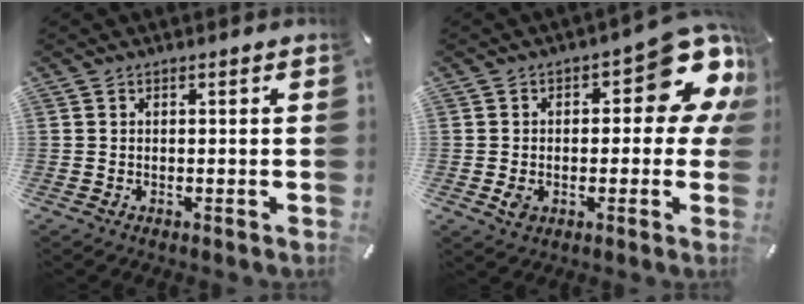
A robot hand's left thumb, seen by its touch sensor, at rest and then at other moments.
{"total": 15.5, "force": [5.9, 8.9, 11.2], "torque": [-0.126, -0.051, 0.101]}